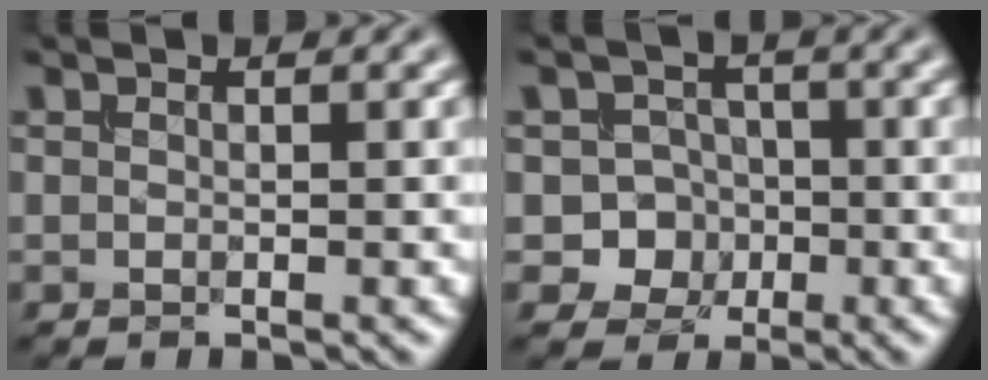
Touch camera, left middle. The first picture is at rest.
{"total": 4.9, "force": [-1.6, 4.5, 1.1], "torque": [0.009, 0.008, -0.045]}